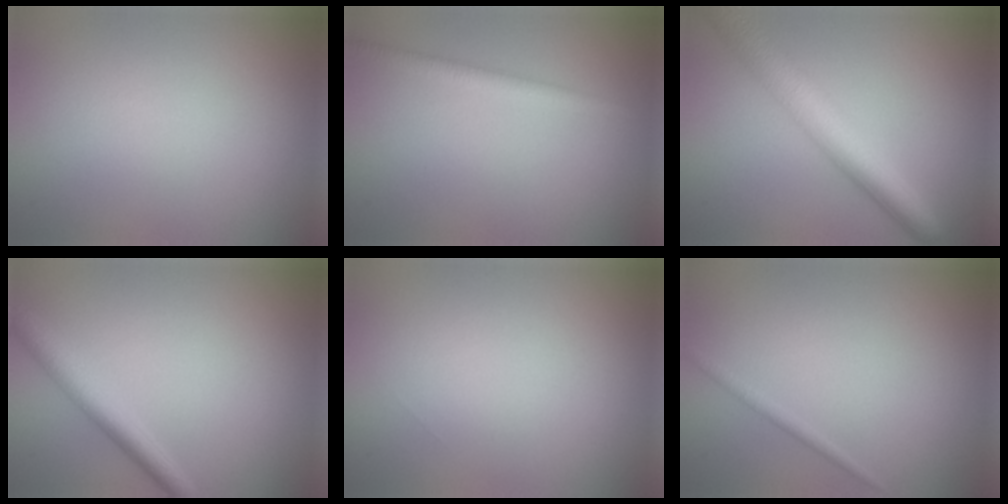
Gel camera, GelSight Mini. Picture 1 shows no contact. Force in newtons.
{"total": 2.0, "press": 2.0, "slide": 0.0}
{"total": 6.2, "press": 6.1, "slide": 0.3}
{"total": 3.1, "press": 3.1, "slide": 0.1}
{"total": 0.0}
{"total": 0.9, "press": 0.9, "slide": 0.2}